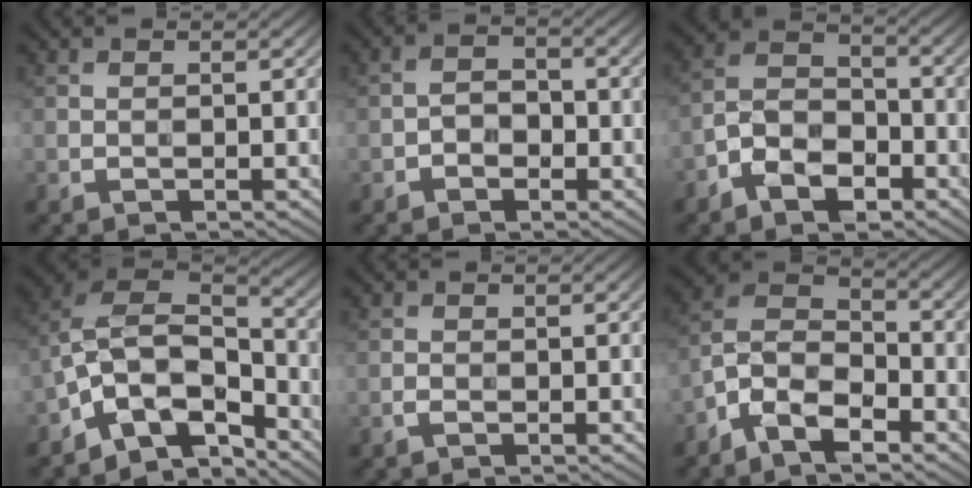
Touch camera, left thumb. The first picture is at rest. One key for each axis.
{"total": 2.5, "fx": -1.2, "fy": 1.7, "fz": 1.4, "tx": -0.022, "ty": 0.006, "tz": -0.028}
{"total": 7.6, "fx": -4.3, "fy": 4.3, "fz": 4.5, "tx": -0.087, "ty": 0.001, "tz": -0.096}
{"total": 12.3, "fx": -6.9, "fy": 6.6, "fz": 7.7, "tx": -0.149, "ty": -0.006, "tz": -0.142}
{"total": 0.9, "fx": -0.5, "fy": 0.6, "fz": 0.5, "tx": -0.012, "ty": -0.001, "tz": -0.011}
{"total": 9.4, "fx": -6.0, "fy": 4.4, "fz": 5.7, "tx": -0.113, "ty": -0.003, "tz": -0.133}